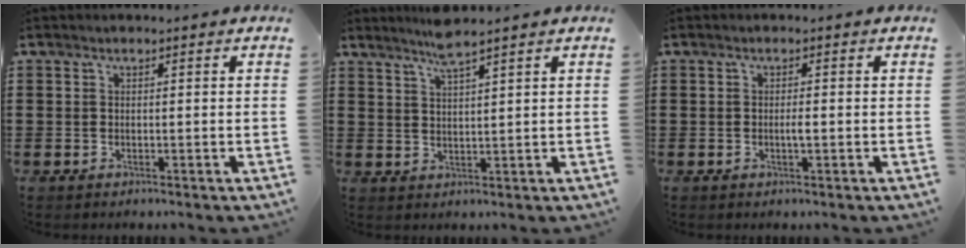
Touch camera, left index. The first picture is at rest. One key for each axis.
{"total": 3.8, "fx": 3.2, "fy": -0.3, "fz": 2.1, "tx": -0.049, "ty": -0.003, "tz": 0.056}
{"total": 1.5, "fx": -0.3, "fy": 0.2, "fz": 1.5, "tx": -0.027, "ty": -0.001, "tz": -0.006}